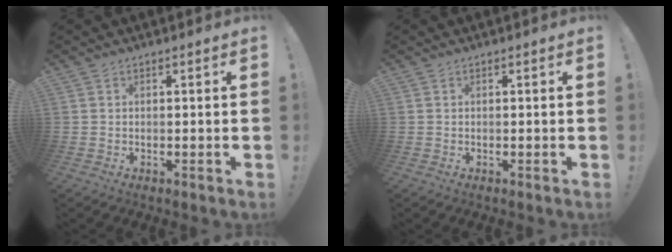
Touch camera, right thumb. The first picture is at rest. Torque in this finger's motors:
{"motor_torque": [0.00, 0.00, 0.00, 0.00, 0.00]}